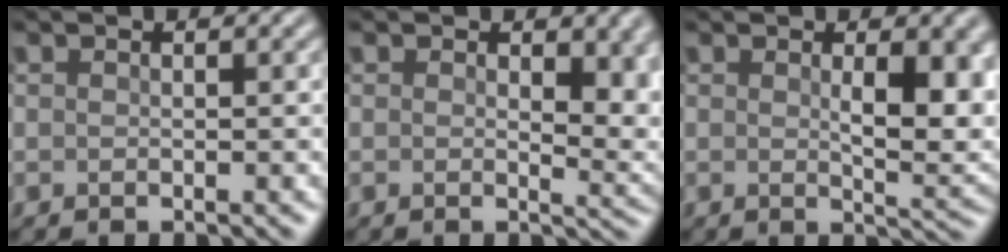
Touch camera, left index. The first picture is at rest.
{"total": 5.3, "force": [1.2, 2.5, 4.6], "torque": [-0.043, -0.009, 0.022]}
{"total": 5.9, "force": [0.9, 1.9, 5.5], "torque": [-0.073, -0.009, 0.024]}